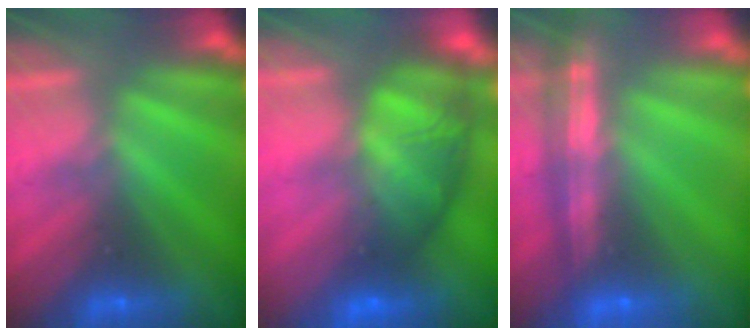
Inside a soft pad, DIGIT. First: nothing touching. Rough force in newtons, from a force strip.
{"total": 7.3}
{"total": 7.5}